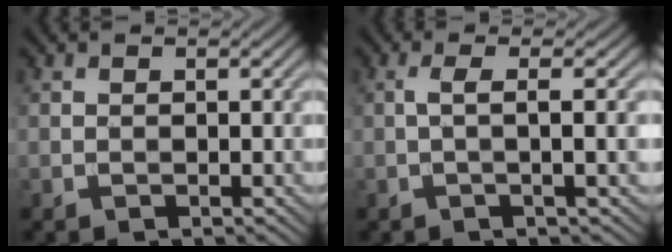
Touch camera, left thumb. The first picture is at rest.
{"total": 3.3, "force": [0.0, 0.7, 3.3], "torque": [-0.052, 0.006, -0.008]}